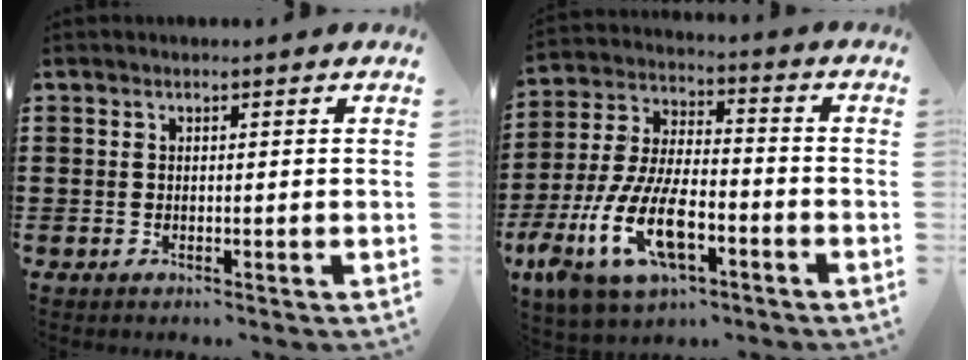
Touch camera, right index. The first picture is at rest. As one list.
[{"total": 13.2, "force": [-5.7, 6.1, 10.3], "torque": [-0.239, -0.001, -0.109]}]